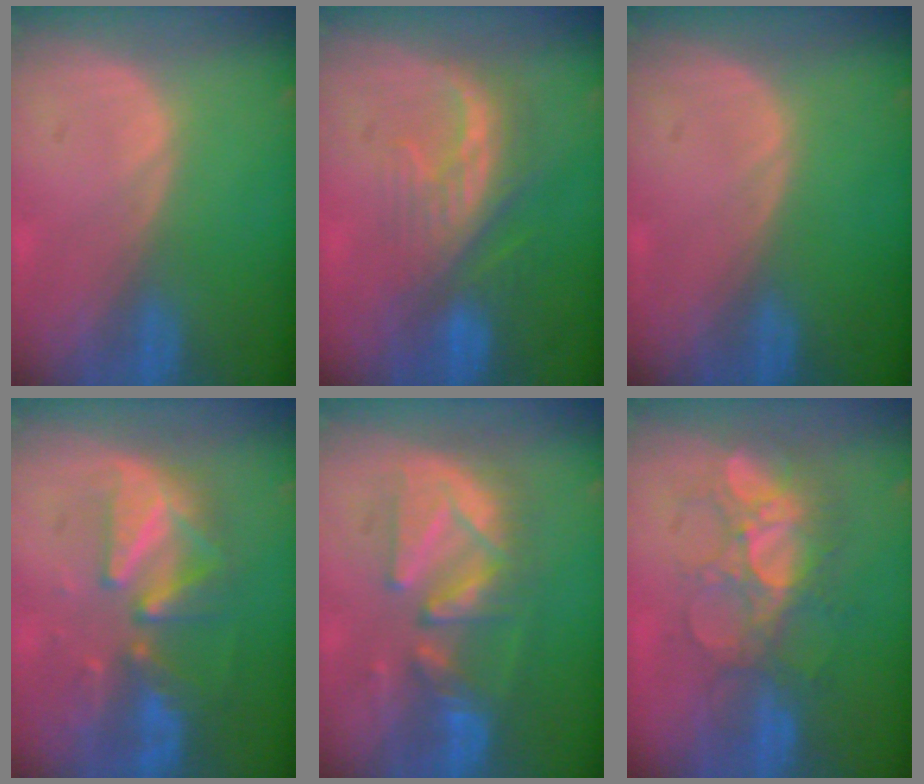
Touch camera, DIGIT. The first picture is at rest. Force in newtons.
{"total": 8.0, "press": 7.4, "slide": 3.1}
{"total": 0.0}
{"total": 9.0, "press": 8.4, "slide": 3.3}
{"total": 9.2, "press": 9.2, "slide": 0.3}
{"total": 8.2, "press": 7.7, "slide": 2.8}